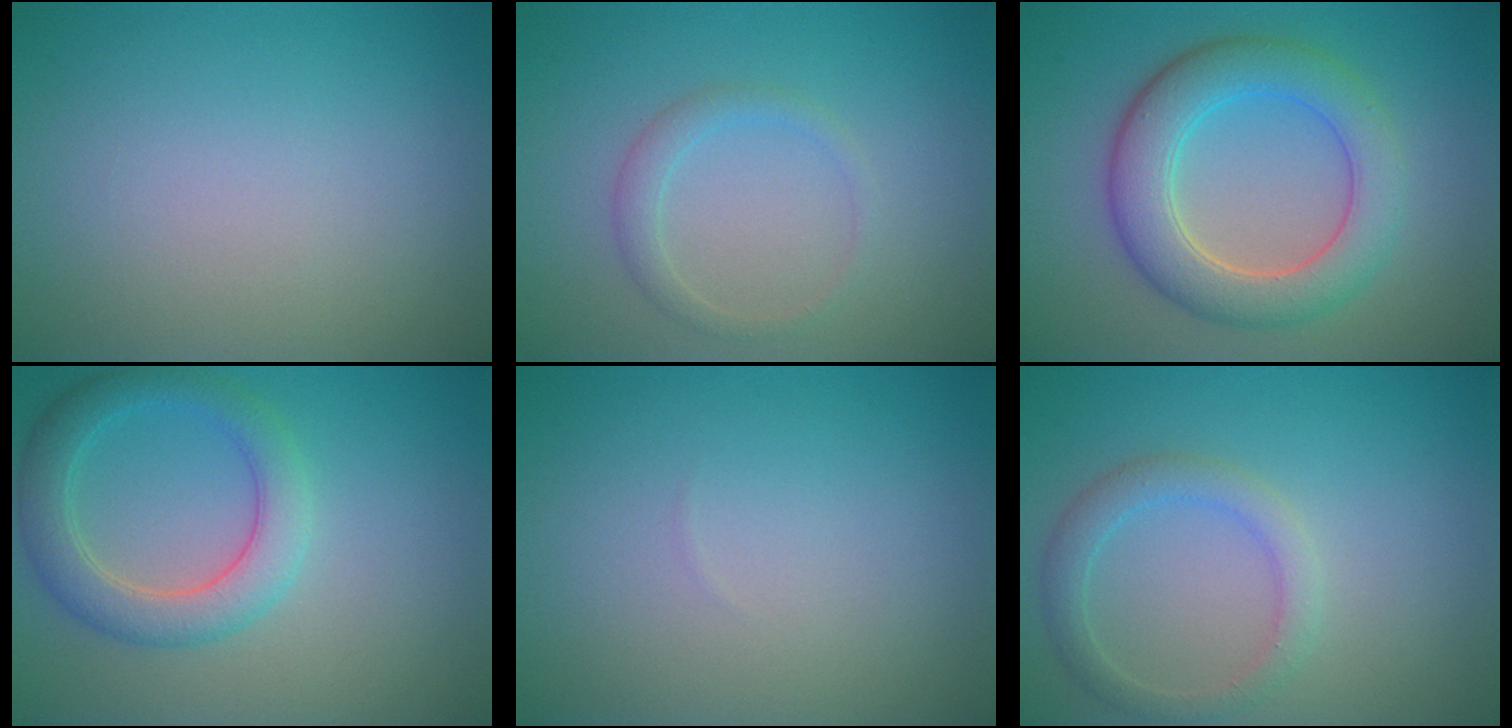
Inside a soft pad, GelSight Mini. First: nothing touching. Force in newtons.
{"total": 1.6, "press": 1.6, "slide": 0.0}
{"total": 6.3, "press": 6.2, "slide": 0.6}
{"total": 4.3, "press": 4.3, "slide": 0.2}
{"total": 0.0}
{"total": 2.5, "press": 2.5, "slide": 0.2}